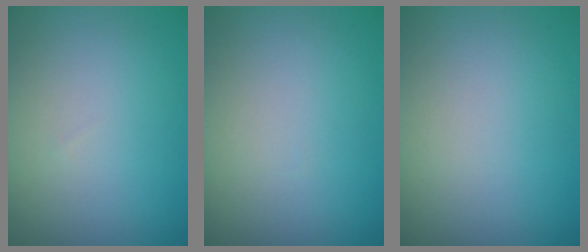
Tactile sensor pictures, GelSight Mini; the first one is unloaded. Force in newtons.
{"total": 0.0}
{"total": 0.0}